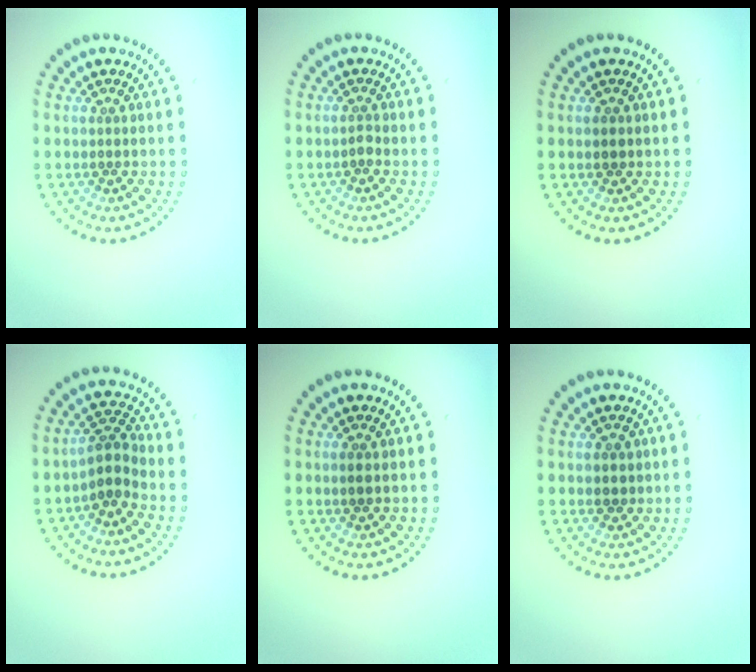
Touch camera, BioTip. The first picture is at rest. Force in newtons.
{"total": 0.7, "press": 0.4, "slide": 0.6}
{"total": 0.8, "press": 0.8, "slide": 0.2}
{"total": 2.5, "press": 2.0, "slide": 1.5}
{"total": 0.7, "press": 0.7, "slide": 0.1}
{"total": 1.3, "press": 1.1, "slide": 0.5}